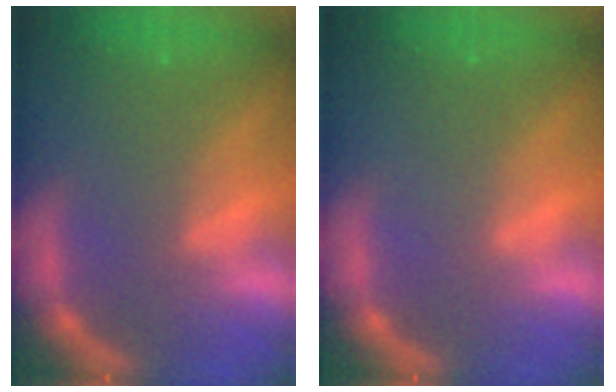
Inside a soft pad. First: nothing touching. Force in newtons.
{"total": 0.0}